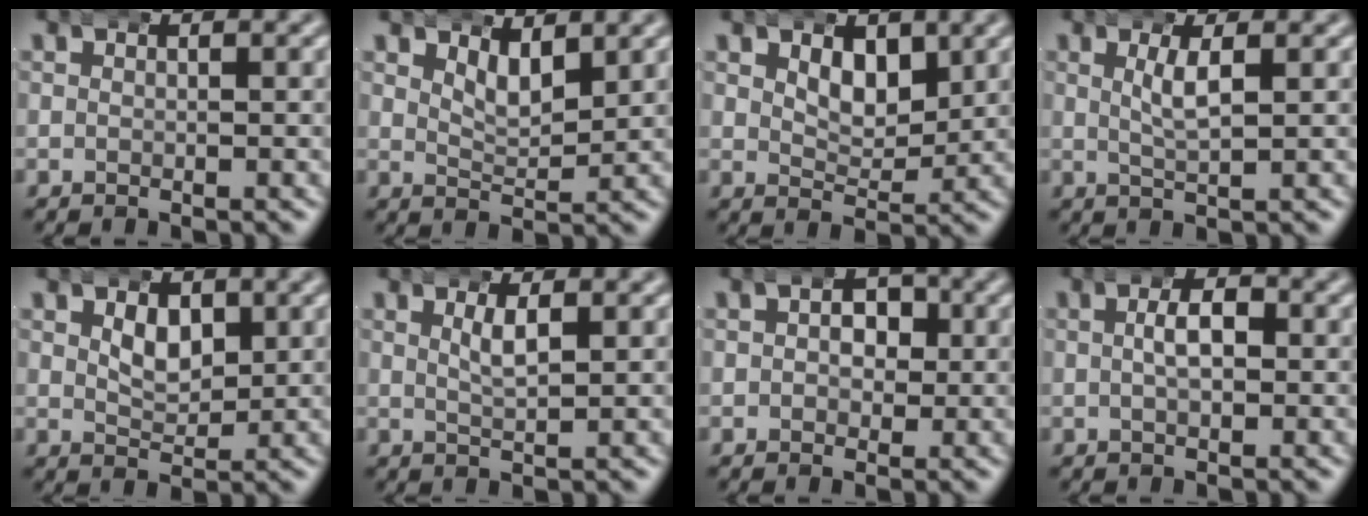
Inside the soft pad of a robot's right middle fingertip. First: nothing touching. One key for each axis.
{"total": 2.8, "fx": 2.3, "fy": 0.8, "fz": 1.4, "tx": -0.026, "ty": -0.015, "tz": 0.044}
{"total": 3.4, "fx": 2.1, "fy": 1.8, "fz": 1.9, "tx": -0.028, "ty": -0.015, "tz": 0.040}
{"total": 2.2, "fx": 0.8, "fy": 0.1, "fz": 2.0, "tx": -0.040, "ty": -0.001, "tz": 0.018}
{"total": 3.1, "fx": 1.3, "fy": 1.9, "fz": 2.1, "tx": -0.031, "ty": -0.009, "tz": 0.025}
{"total": 2.1, "fx": 1.0, "fy": 0.4, "fz": 1.8, "tx": -0.033, "ty": -0.003, "tz": 0.023}
{"total": 3.0, "fx": 0.5, "fy": 2.2, "fz": 1.9, "tx": -0.015, "ty": -0.004, "tz": 0.005}
{"total": 3.0, "fx": 0.1, "fy": 1.4, "fz": 2.6, "tx": -0.028, "ty": 0.011, "tz": -0.007}